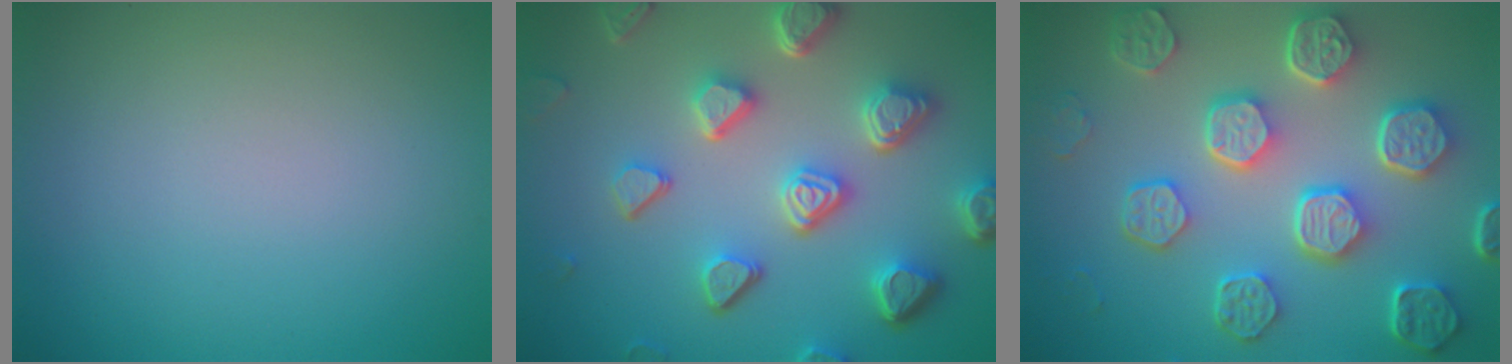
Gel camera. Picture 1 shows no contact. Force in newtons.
{"total": 7.1, "press": 5.5, "slide": 4.4}
{"total": 8.1, "press": 6.2, "slide": 5.3}